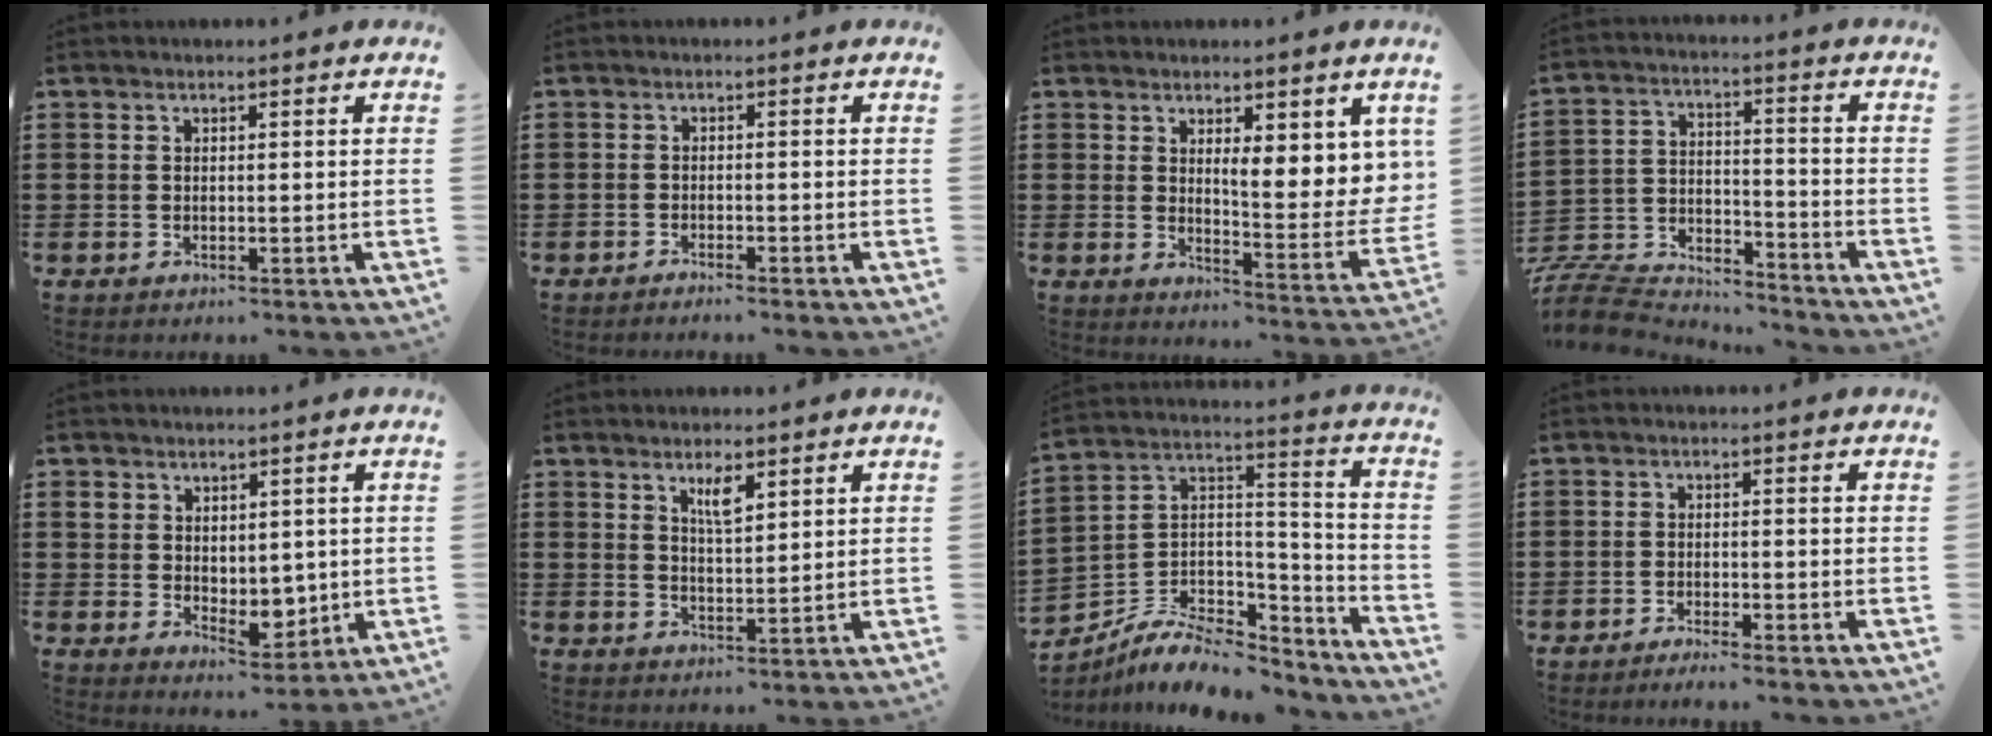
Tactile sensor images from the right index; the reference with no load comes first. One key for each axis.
{"total": 1.2, "fx": -1.1, "fy": -0.1, "fz": 0.2, "tx": -0.005, "ty": 0.001, "tz": -0.023}
{"total": 6.1, "fx": 3.7, "fy": 2.1, "fz": 4.3, "tx": -0.063, "ty": -0.033, "tz": 0.060}
{"total": 7.4, "fx": -7.0, "fy": 2.0, "fz": 1.1, "tx": -0.038, "ty": 0.004, "tz": -0.143}
{"total": 4.8, "fx": 1.9, "fy": 3.9, "fz": 2.0, "tx": -0.045, "ty": 0.005, "tz": 0.036}
{"total": 3.6, "fx": 2.2, "fy": 1.0, "fz": 2.7, "tx": -0.050, "ty": 0.001, "tz": 0.035}
{"total": 7.9, "fx": -5.8, "fy": 3.9, "fz": 3.7, "tx": -0.075, "ty": 0.009, "tz": -0.110}
{"total": 1.9, "fx": -1.8, "fy": -0.2, "fz": 0.4, "tx": -0.008, "ty": 0.003, "tz": -0.036}